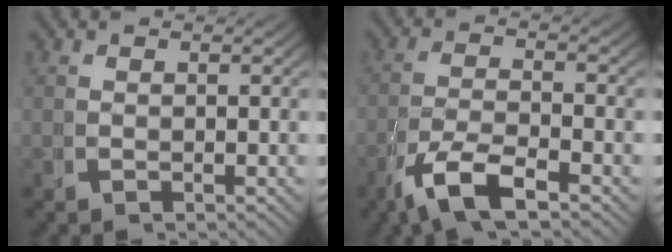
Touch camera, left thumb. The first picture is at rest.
{"total": 5.5, "force": [-2.4, 2.5, 4.2], "torque": [-0.090, -0.014, -0.039]}